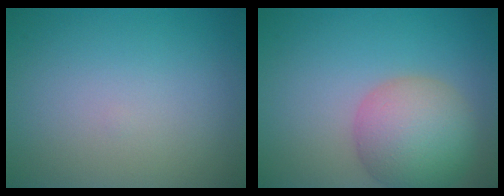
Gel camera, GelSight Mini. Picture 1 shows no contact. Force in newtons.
{"total": 6.8, "press": 6.8, "slide": 0.2}